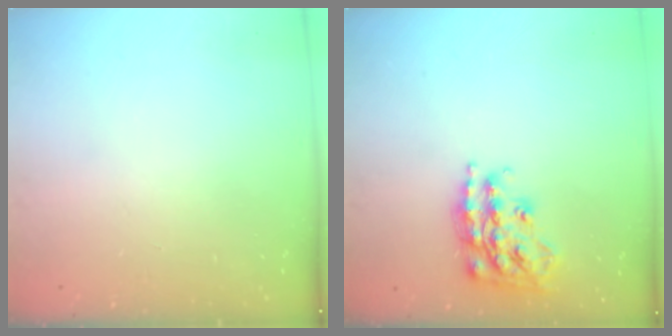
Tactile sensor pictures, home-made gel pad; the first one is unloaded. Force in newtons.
{"total": 17.9, "press": 17.8, "slide": 1.1}